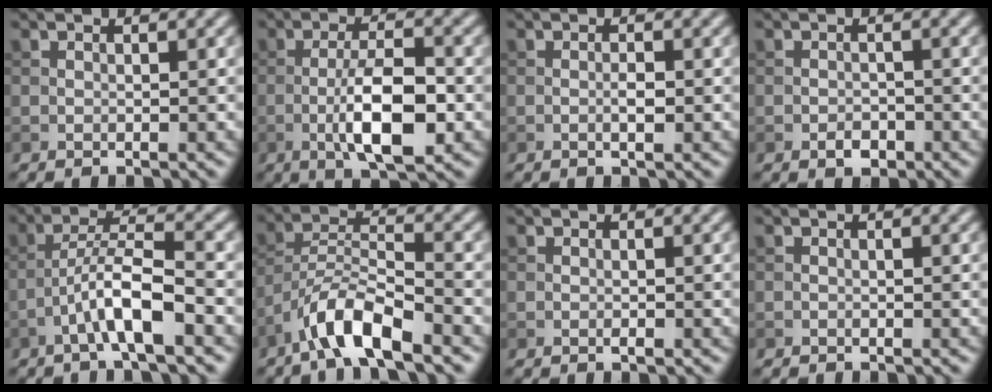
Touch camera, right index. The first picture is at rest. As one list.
[{"total": 6.9, "force": [-1.9, 2.1, 6.3], "torque": [-0.111, 0.002, -0.035]}, {"total": 1.2, "force": [-0.3, 0.3, 1.1], "torque": [-0.020, -0.001, -0.005]}, {"total": 1.5, "force": [-0.9, 0.9, 0.9], "torque": [-0.012, 0.001, -0.018]}, {"total": 5.4, "force": [-2.6, 0.9, 4.7], "torque": [-0.085, 0.017, -0.050]}, {"total": 6.2, "force": [-4.4, 1.4, 4.1], "torque": [-0.073, 0.007, -0.085]}, {"total": 0.6, "force": [-0.3, 0.1, 0.5], "torque": [-0.008, -0.001, -0.004]}, {"total": 0.0}]